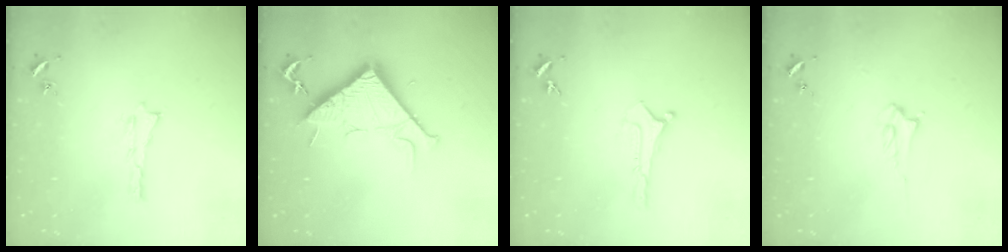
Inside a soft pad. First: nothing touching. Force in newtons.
{"total": 10.7, "press": 10.7, "slide": 0.1}
{"total": 0.0}
{"total": 2.0, "press": 1.9, "slide": 0.3}